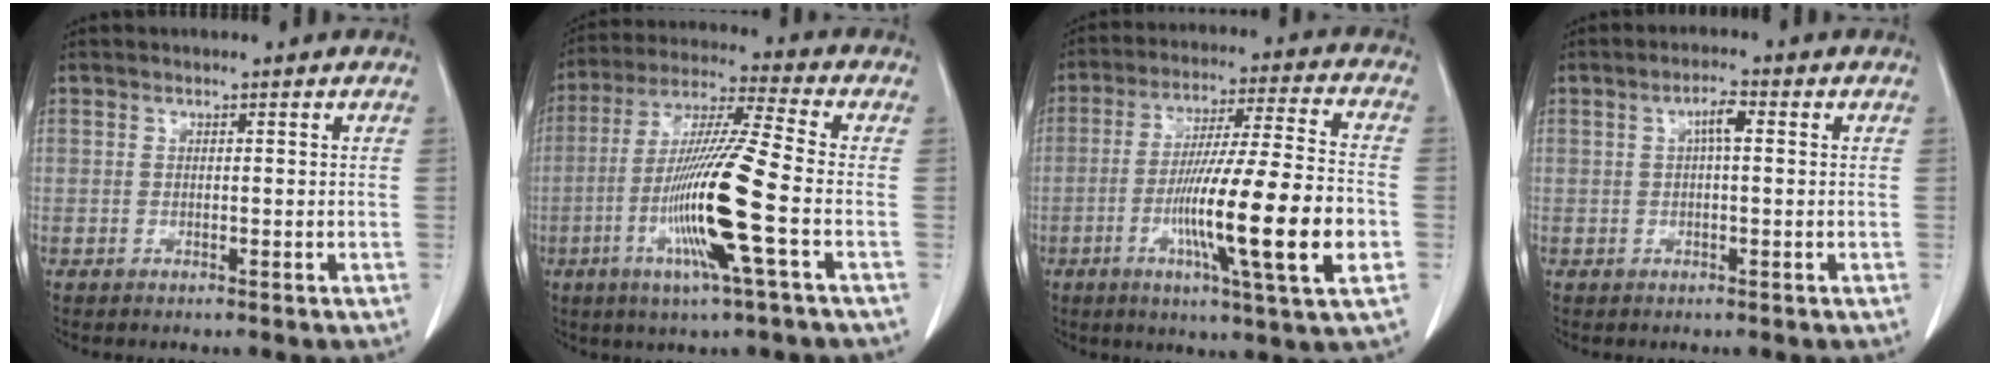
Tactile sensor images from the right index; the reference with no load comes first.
{"total": 14.9, "force": [-4.1, -0.6, 14.3], "torque": [-0.287, -0.013, -0.084]}
{"total": 18.0, "force": [-4.6, 0.1, 17.4], "torque": [-0.283, -0.009, -0.075]}
{"total": 2.9, "force": [0.6, 0.6, 2.7], "torque": [-0.051, 0.008, 0.009]}